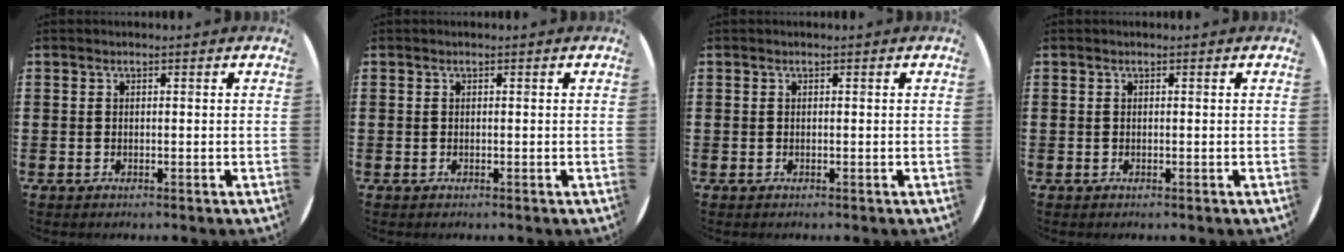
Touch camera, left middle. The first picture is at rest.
{"total": 0.0}
{"total": 0.0}
{"total": 0.0}